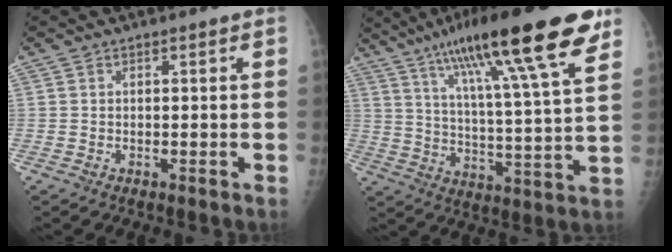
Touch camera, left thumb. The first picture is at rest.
{"total": 24.5, "force": [14.8, 3.4, 19.3], "torque": [-0.301, -0.030, 0.232]}